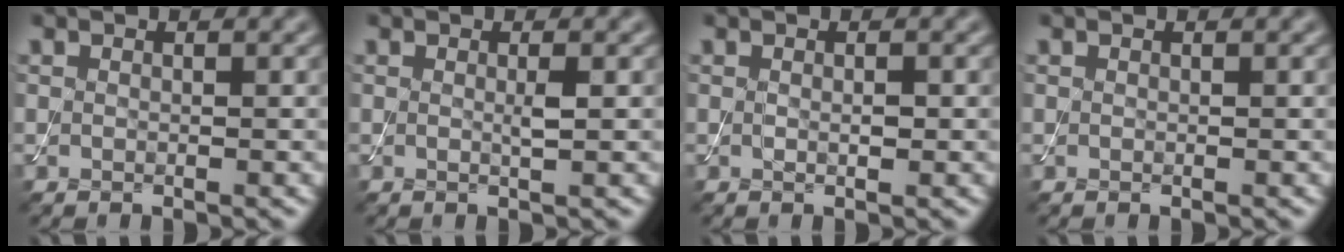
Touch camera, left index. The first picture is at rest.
{"total": 0.8, "force": [0.1, 0.0, 0.8], "torque": [-0.016, 0.000, -0.001]}
{"total": 0.8, "force": [0.0, 0.3, 0.7], "torque": [-0.014, -0.002, 0.000]}
{"total": 0.0}